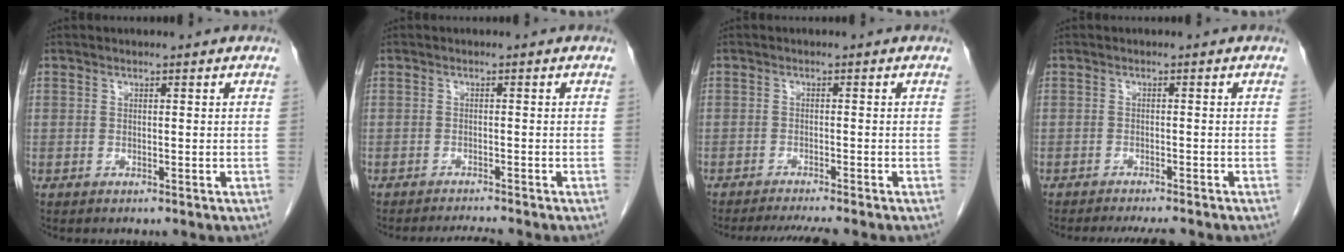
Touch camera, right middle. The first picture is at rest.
{"total": 2.8, "force": [-2.6, -0.9, 0.4], "torque": [-0.009, -0.013, -0.041]}
{"total": 6.1, "force": [-5.4, -0.3, 2.8], "torque": [-0.034, -0.013, -0.084]}
{"total": 6.6, "force": [-5.9, 0.8, 3.0], "torque": [-0.036, -0.010, -0.083]}